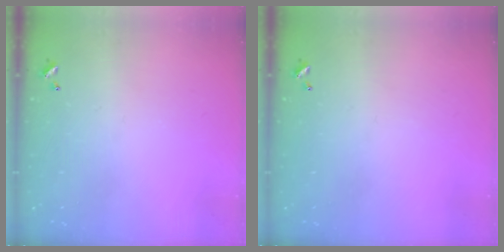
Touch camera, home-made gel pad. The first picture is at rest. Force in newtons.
{"total": 0.0}